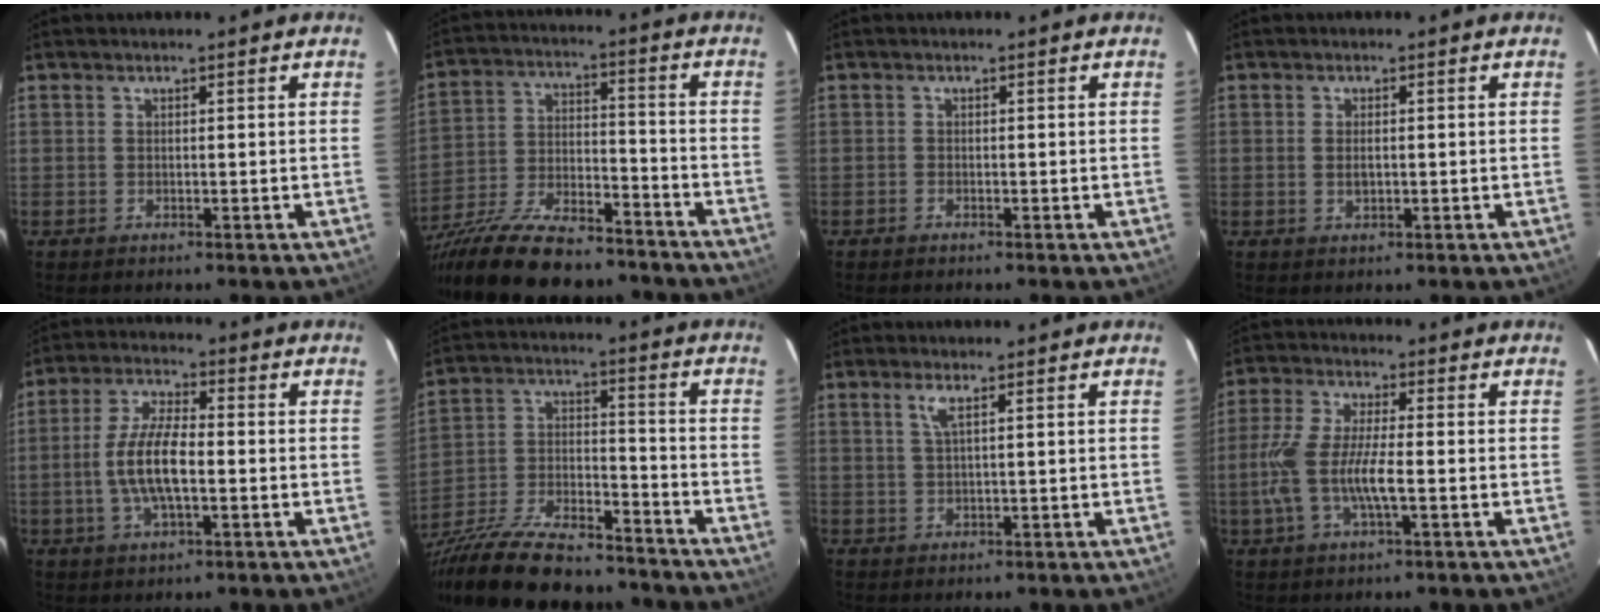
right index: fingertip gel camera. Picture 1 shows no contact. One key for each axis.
{"total": 23.6, "fx": -18.8, "fy": 7.7, "fz": 11.8, "tx": -0.232, "ty": -0.027, "tz": -0.295}
{"total": 0.7, "fx": -0.6, "fy": 0.3, "fz": 0.0, "tx": -0.005, "ty": 0.002, "tz": -0.013}
{"total": 2.0, "fx": -0.1, "fy": 1.1, "fz": 1.6, "tx": -0.029, "ty": 0.001, "tz": -0.001}
{"total": 9.7, "fx": -1.6, "fy": 3.4, "fz": 8.9, "tx": -0.181, "ty": 0.005, "tz": -0.032}
{"total": 26.6, "fx": -21.2, "fy": 8.5, "fz": 13.6, "tx": -0.269, "ty": -0.023, "tz": -0.334}
{"total": 2.0, "fx": 0.9, "fy": -0.2, "fz": 1.8, "tx": -0.036, "ty": -0.001, "tz": 0.019}
{"total": 10.3, "fx": -2.2, "fy": 2.5, "fz": 9.7, "tx": -0.207, "ty": -0.003, "tz": -0.044}